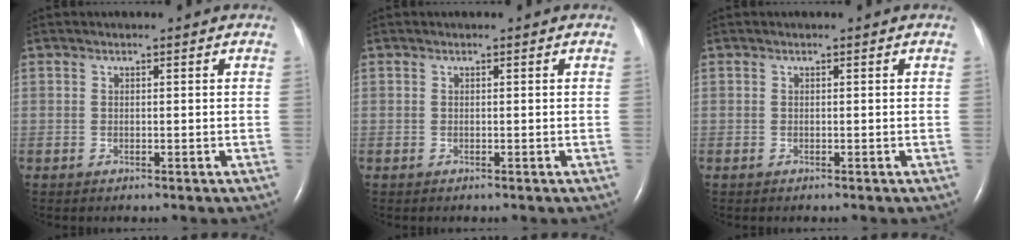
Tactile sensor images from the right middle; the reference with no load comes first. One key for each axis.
{"total": 0.0}
{"total": 0.0}